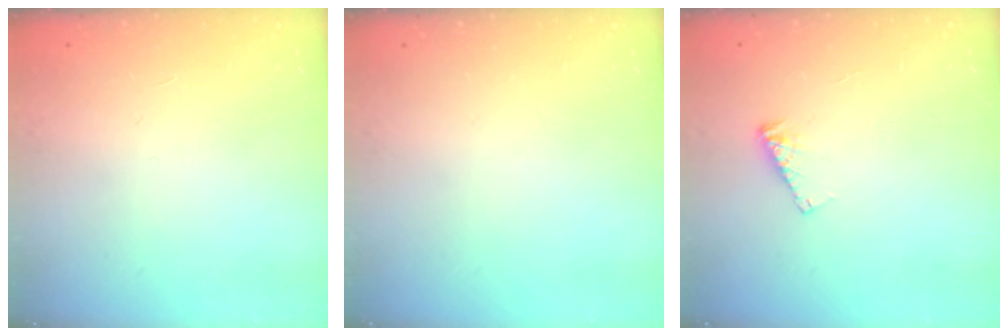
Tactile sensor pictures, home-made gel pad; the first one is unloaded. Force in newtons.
{"total": 0.0}
{"total": 4.0, "press": 4.0, "slide": 0.3}